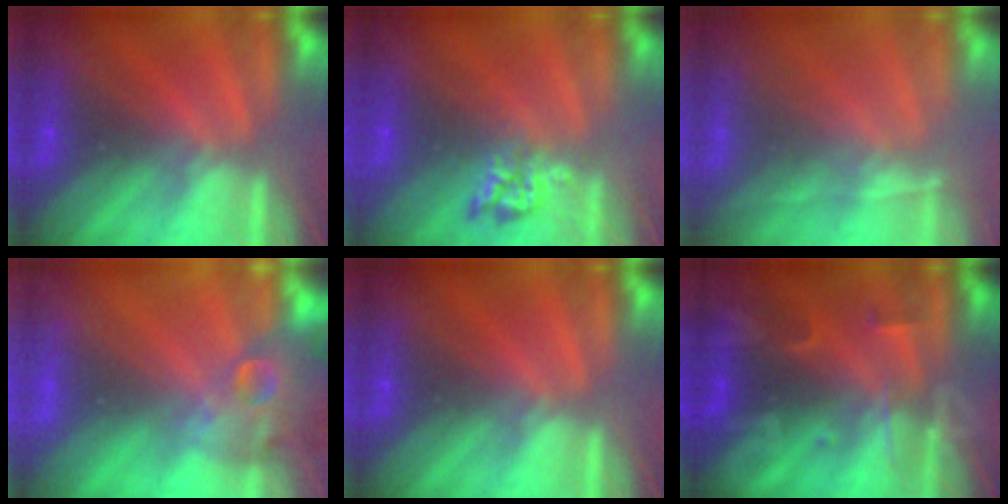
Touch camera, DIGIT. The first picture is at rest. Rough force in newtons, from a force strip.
{"total": 2.4}
{"total": 1.8}
{"total": 8.9}
{"total": 0.0}
{"total": 2.4}